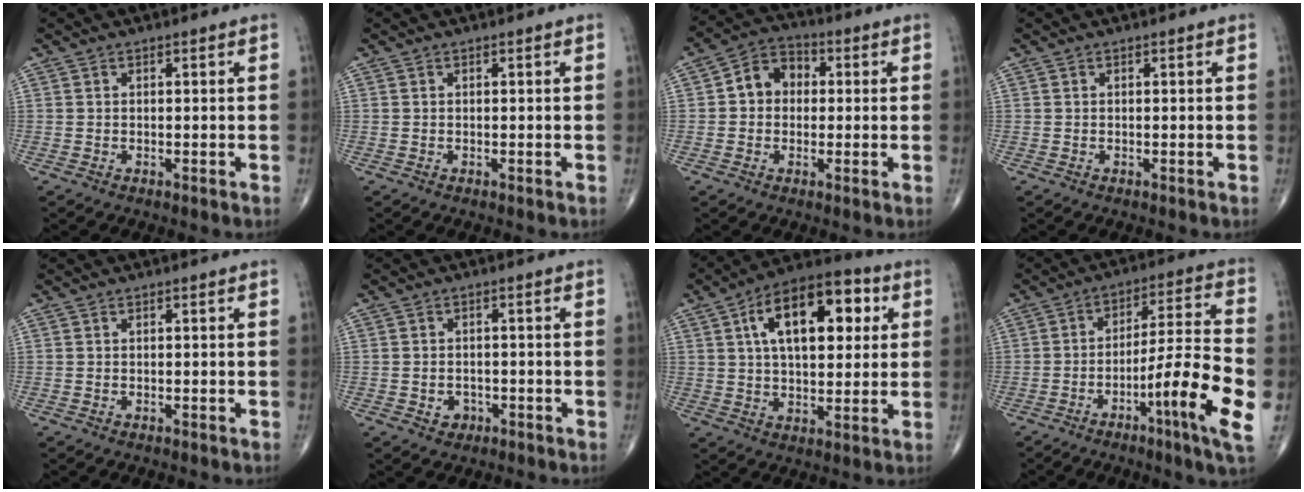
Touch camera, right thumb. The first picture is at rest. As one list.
[{"total": 0.0}, {"total": 7.6, "force": [0.6, 6.1, 4.4], "torque": [-0.052, 0.023, -0.002]}, {"total": 0.0}, {"total": 0.0}, {"total": 2.6, "force": [-1.0, 2.2, 1.0], "torque": [-0.003, 0.006, -0.012]}, {"total": 18.3, "force": [5.4, 9.4, 14.8], "torque": [-0.200, 0.012, 0.078]}, {"total": 15.8, "force": [-5.6, 0.8, 14.8], "torque": [-0.247, 0.021, -0.089]}]